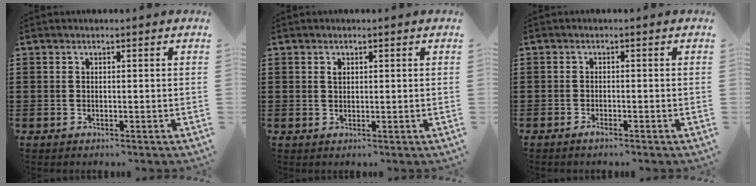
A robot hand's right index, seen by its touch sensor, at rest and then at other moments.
{"total": 1.0, "force": [0.5, 0.6, 0.6], "torque": [-0.014, 0.003, 0.009]}
{"total": 1.0, "force": [-0.9, 0.0, 0.5], "torque": [-0.012, -0.008, -0.015]}